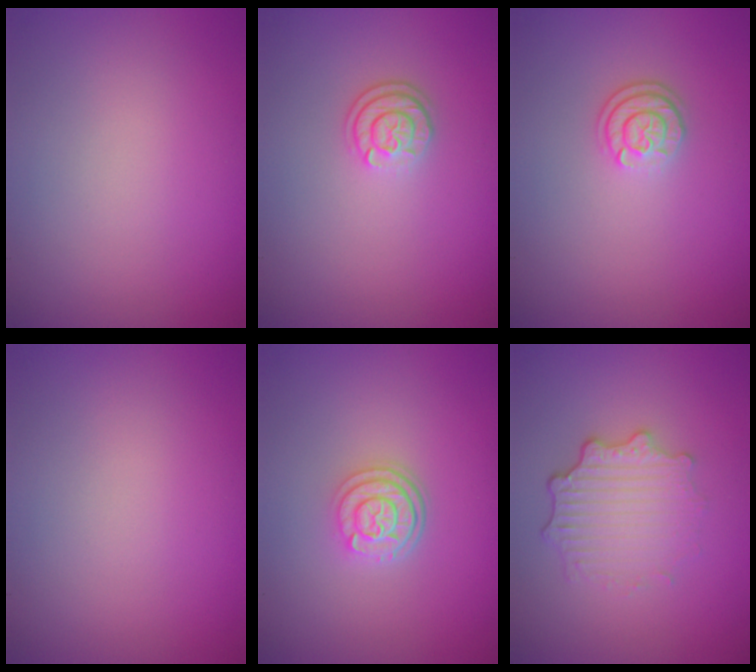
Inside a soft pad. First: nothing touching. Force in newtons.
{"total": 2.3, "press": 1.7, "slide": 1.4}
{"total": 2.3, "press": 1.7, "slide": 1.4}
{"total": 0.0}
{"total": 3.0, "press": 2.4, "slide": 1.8}
{"total": 3.6, "press": 2.8, "slide": 2.3}